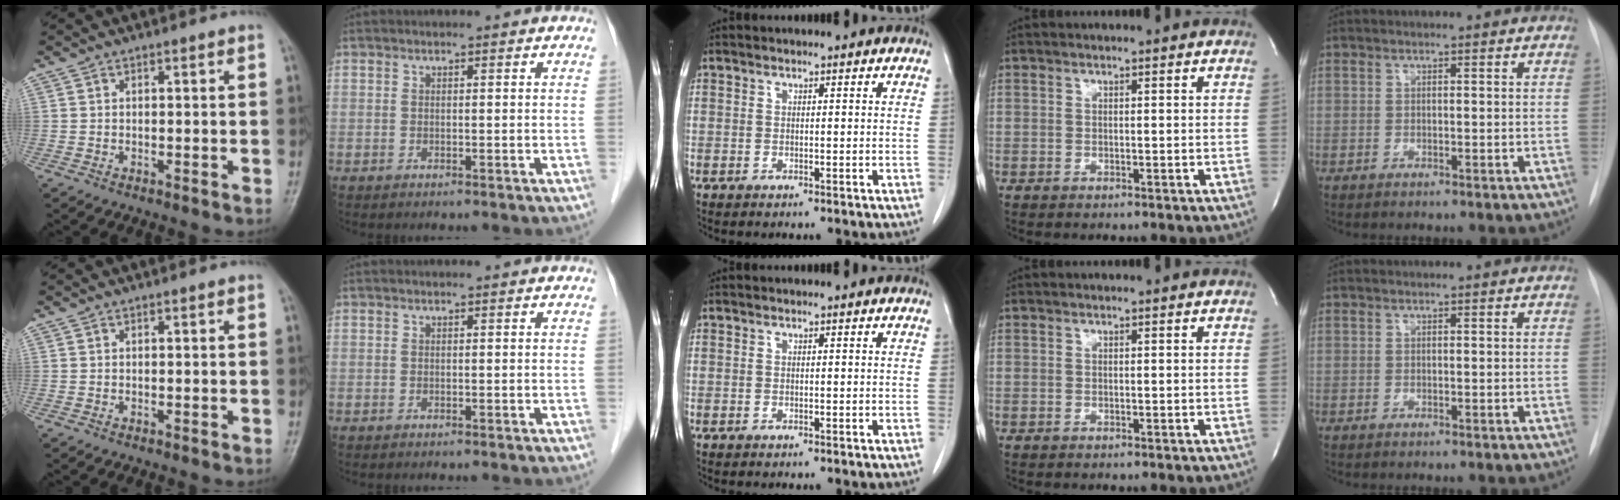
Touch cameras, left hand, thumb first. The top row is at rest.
{}